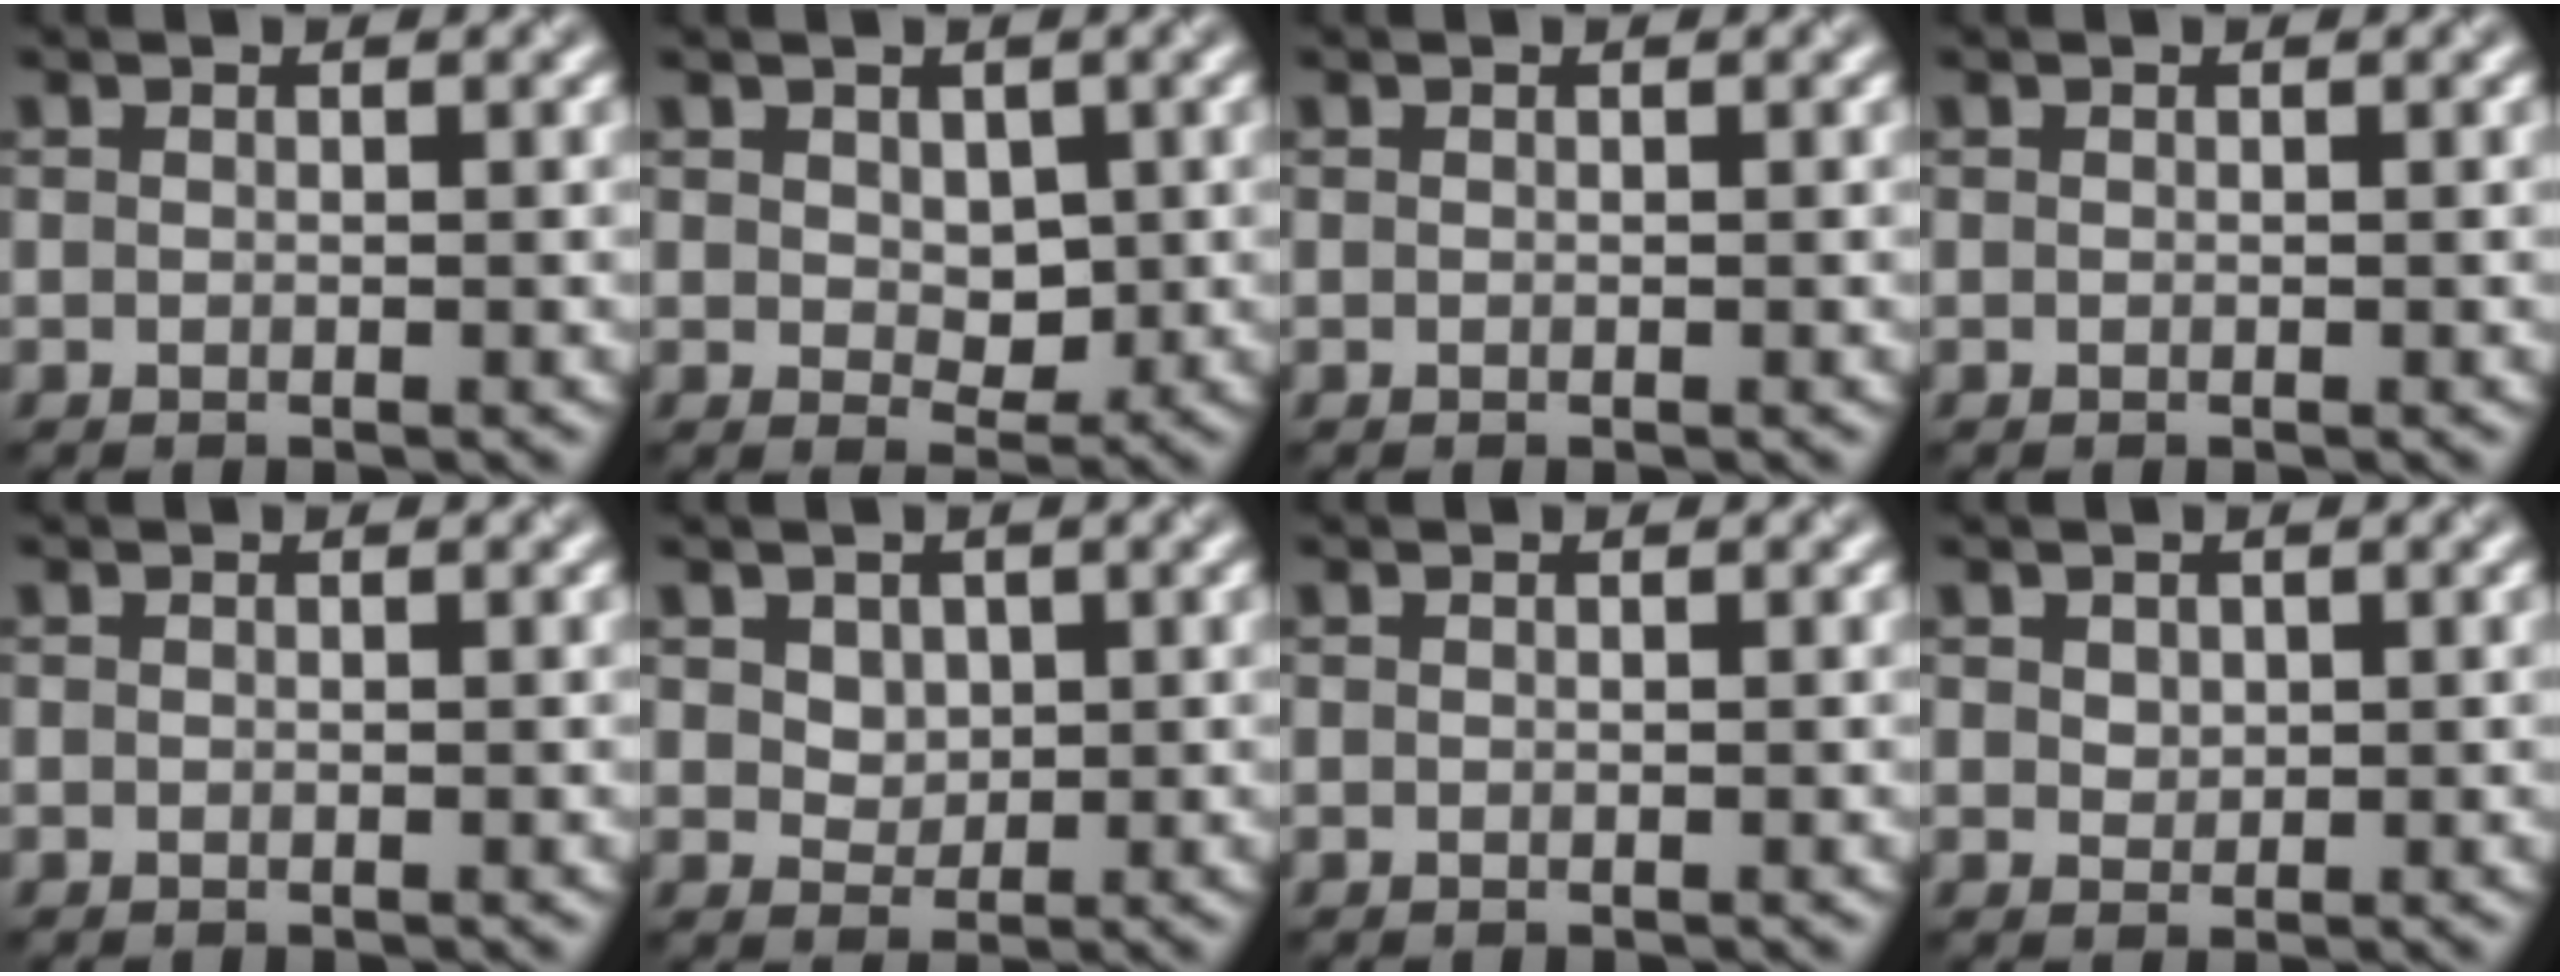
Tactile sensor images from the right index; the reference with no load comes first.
{"total": 2.3, "force": [0.6, 1.7, 1.6], "torque": [-0.031, -0.003, 0.008]}
{"total": 0.0}
{"total": 0.0}
{"total": 0.0}
{"total": 2.4, "force": [1.2, 1.8, 1.1], "torque": [-0.039, -0.004, 0.038]}
{"total": 0.0}
{"total": 1.0, "force": [0.5, 0.8, 0.4], "torque": [-0.012, 0.003, 0.011]}